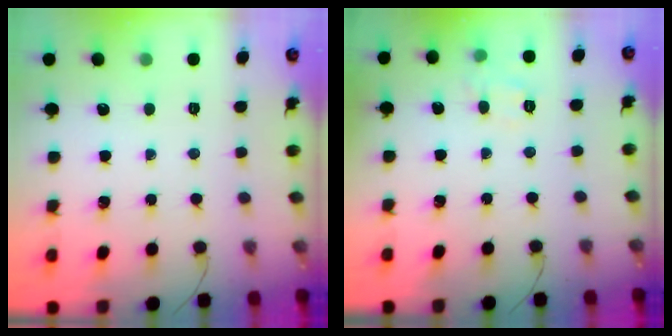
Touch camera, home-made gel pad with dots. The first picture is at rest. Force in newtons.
{"total": 7.3, "press": 7.2, "slide": 1.0}